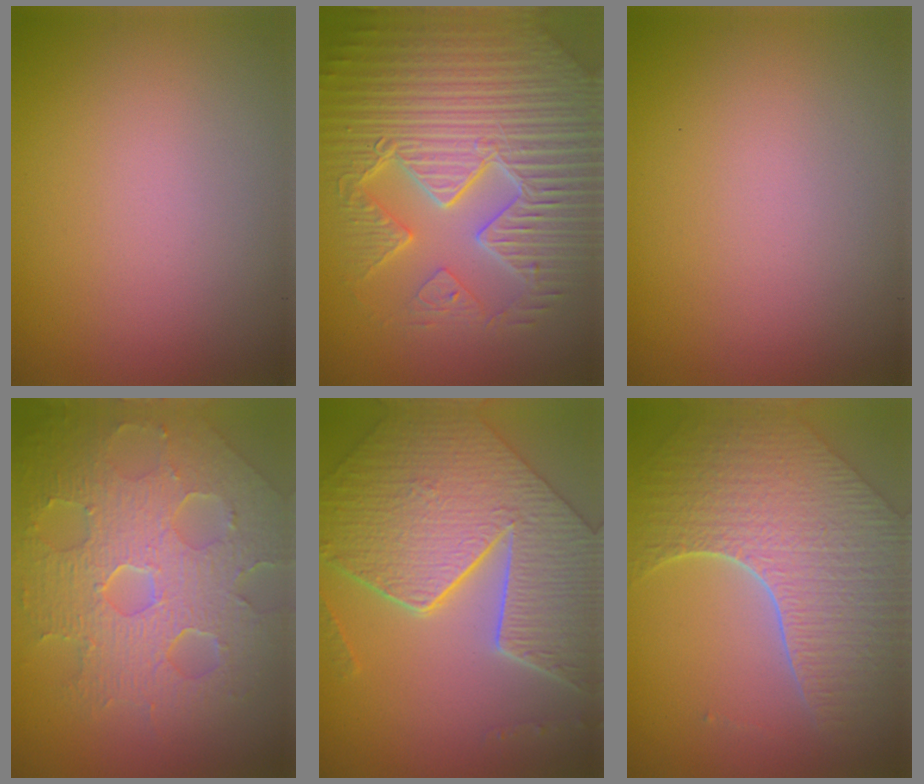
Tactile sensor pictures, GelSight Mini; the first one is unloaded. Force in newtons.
{"total": 9.5, "press": 6.8, "slide": 6.7}
{"total": 0.0}
{"total": 8.3, "press": 5.7, "slide": 6.0}
{"total": 9.6, "press": 7.1, "slide": 6.5}
{"total": 8.2, "press": 5.9, "slide": 5.7}